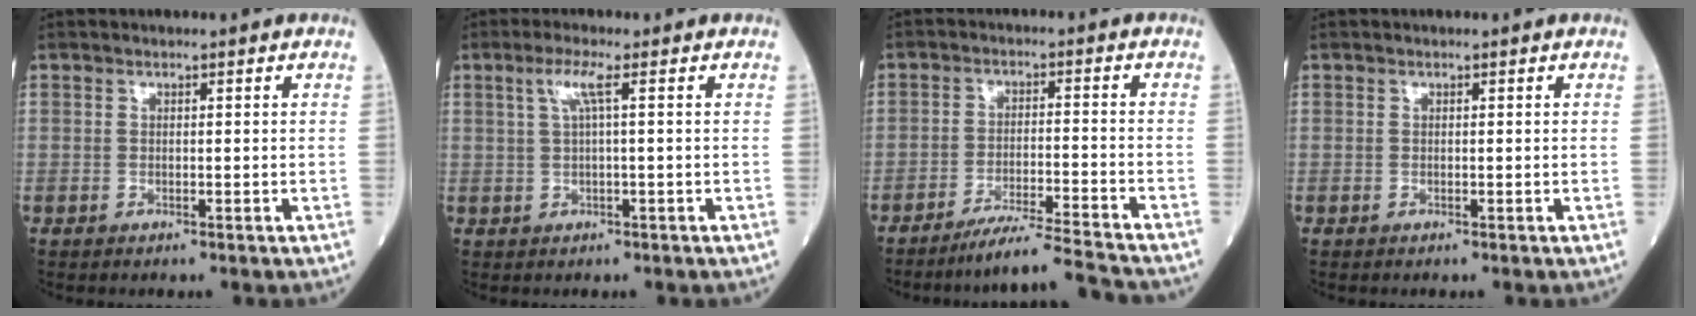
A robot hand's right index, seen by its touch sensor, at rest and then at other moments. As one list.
[{"total": 3.0, "force": [0.9, -0.3, 2.8], "torque": [-0.067, 0.009, 0.020]}, {"total": 9.7, "force": [-9.0, -1.7, 3.1], "torque": [-0.038, -0.011, -0.154]}, {"total": 0.0}]